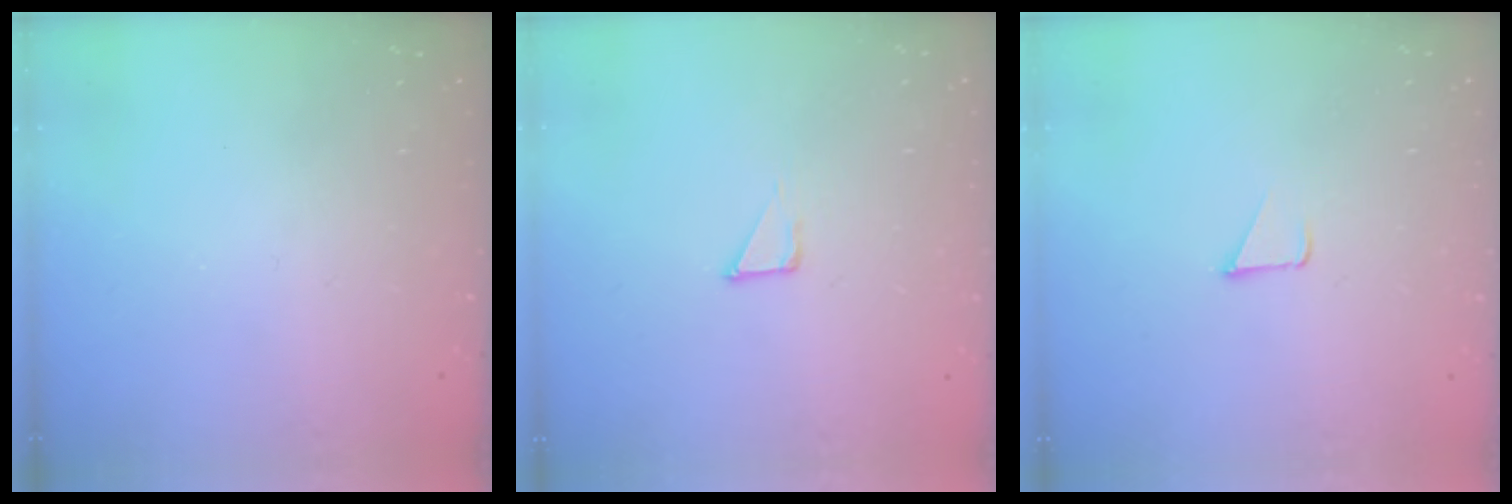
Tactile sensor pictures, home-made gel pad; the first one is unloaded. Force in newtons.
{"total": 2.3, "press": 2.3, "slide": 0.1}
{"total": 1.8, "press": 1.7, "slide": 0.1}